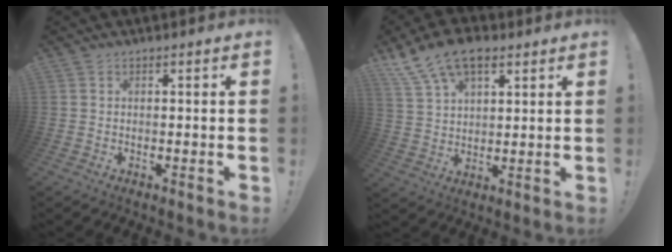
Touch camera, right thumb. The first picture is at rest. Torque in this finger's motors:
{"motor_torque": [0.31, 0.37, 0.46, 0.24, 0.42]}